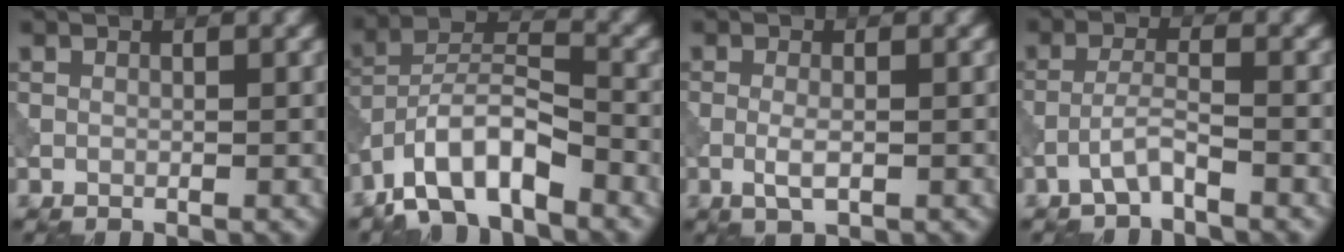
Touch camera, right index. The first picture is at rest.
{"total": 7.7, "force": [-5.3, 2.7, 4.9], "torque": [-0.083, 0.010, -0.110]}
{"total": 1.8, "force": [-0.5, 0.6, 1.7], "torque": [-0.036, -0.003, -0.014]}
{"total": 2.3, "force": [-1.6, 0.3, 1.5], "torque": [-0.031, 0.010, -0.040]}